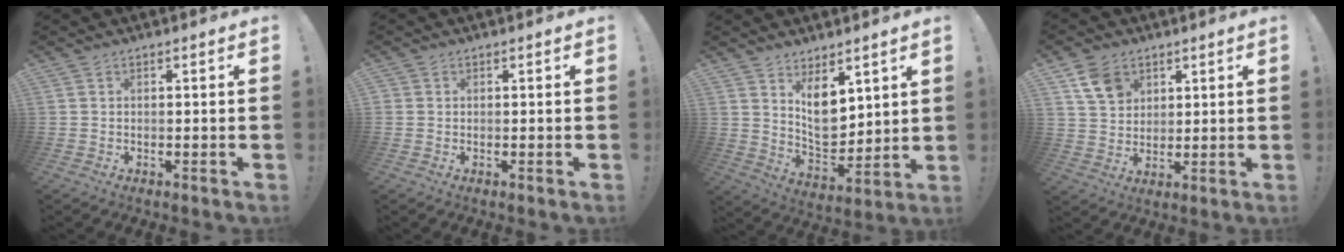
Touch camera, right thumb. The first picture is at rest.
{"total": 0.5, "force": [0.1, 0.5, 0.0], "torque": [-0.001, 0.000, 0.002]}
{"total": 10.8, "force": [5.6, 7.0, 6.0], "torque": [-0.083, -0.046, 0.110]}
{"total": 9.2, "force": [5.1, 6.8, 3.6], "torque": [-0.047, -0.028, 0.101]}